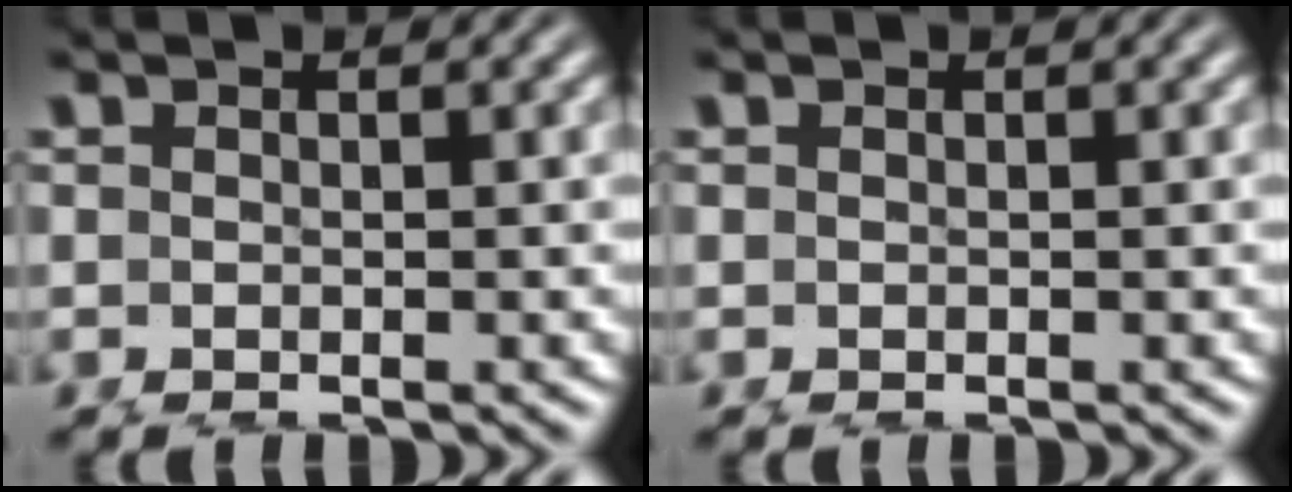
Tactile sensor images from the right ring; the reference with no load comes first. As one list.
[{"total": 0.0}]